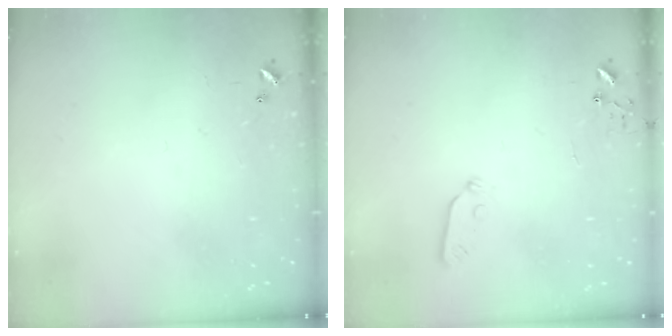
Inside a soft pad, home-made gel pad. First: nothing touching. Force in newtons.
{"total": 3.7, "press": 3.7, "slide": 0.4}